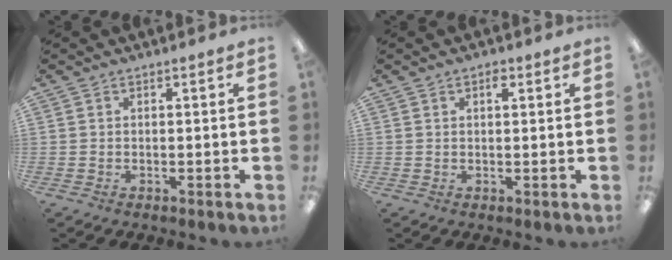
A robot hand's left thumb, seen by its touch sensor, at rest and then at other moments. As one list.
[{"total": 2.0, "force": [1.1, 1.0, 1.3], "torque": [-0.012, -0.002, 0.015]}]